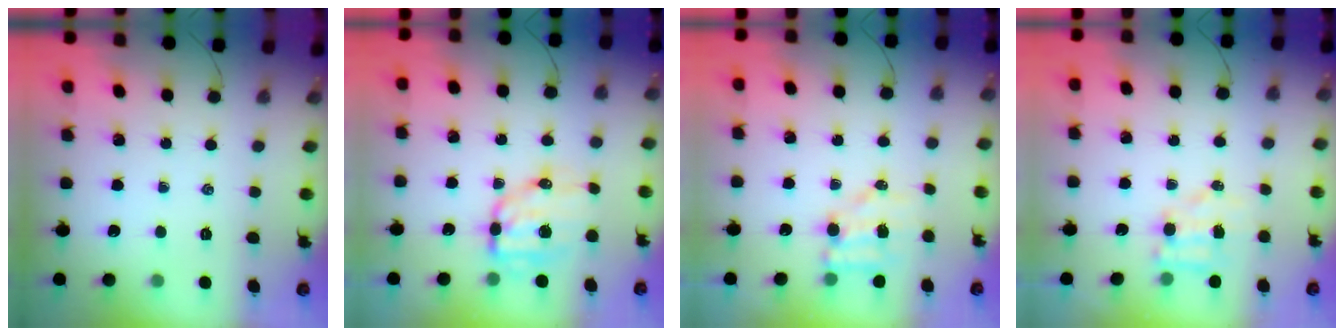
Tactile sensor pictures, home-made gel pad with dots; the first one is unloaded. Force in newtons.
{"total": 8.7, "press": 8.5, "slide": 2.0}
{"total": 5.5, "press": 5.5, "slide": 0.6}
{"total": 4.8, "press": 4.8, "slide": 0.6}